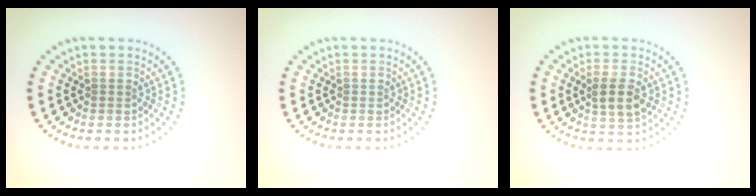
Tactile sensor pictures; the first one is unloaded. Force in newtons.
{"total": 0.0}
{"total": 2.9, "press": 2.8, "slide": 0.8}